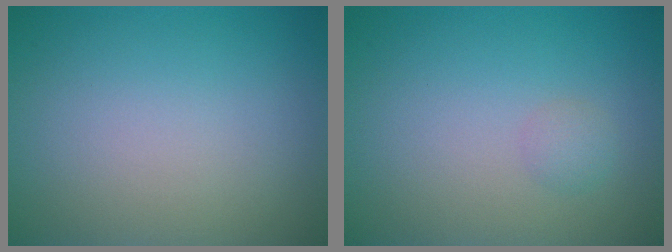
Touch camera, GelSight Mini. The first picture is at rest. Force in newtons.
{"total": 1.0, "press": 1.0, "slide": 0.0}